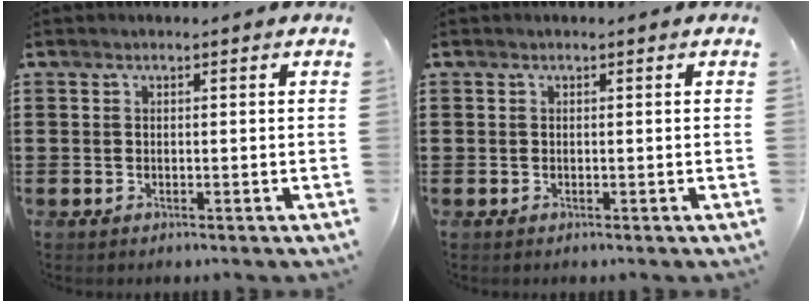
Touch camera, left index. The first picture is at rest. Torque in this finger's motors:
{"motor_torque": [-0.05, -0.04, 0.00, 0.00]}